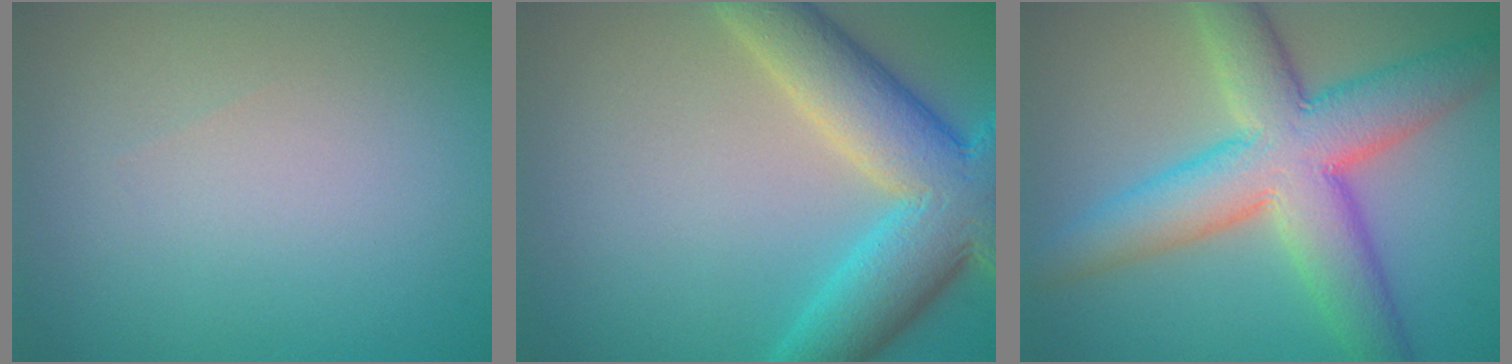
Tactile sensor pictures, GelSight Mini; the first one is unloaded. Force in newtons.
{"total": 9.8, "press": 9.8, "slide": 0.6}
{"total": 9.6, "press": 9.6, "slide": 0.2}